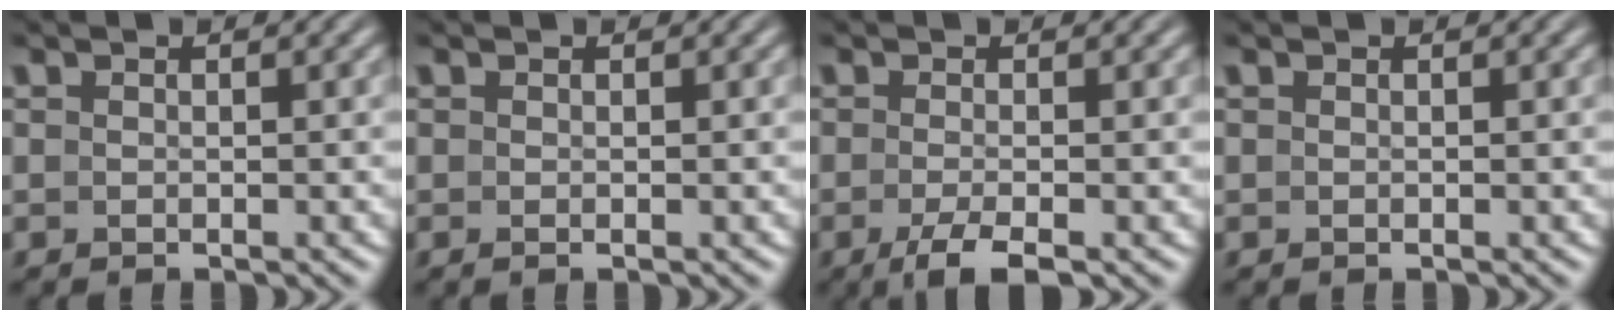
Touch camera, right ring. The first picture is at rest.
{"total": 0.0}
{"total": 3.0, "force": [-2.1, 0.7, 2.1], "torque": [-0.045, -0.019, -0.025]}
{"total": 0.0}